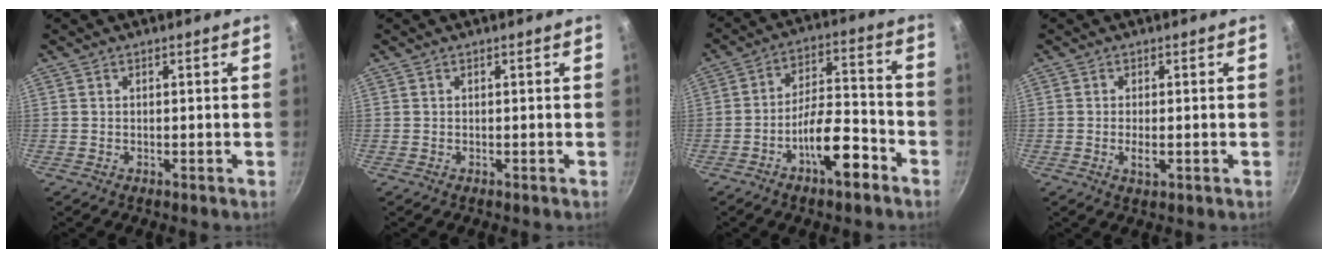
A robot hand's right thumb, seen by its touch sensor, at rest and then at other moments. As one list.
[{"total": 0.0}, {"total": 12.1, "force": [-6.3, 4.6, 9.3], "torque": [-0.134, 0.057, -0.102]}, {"total": 2.6, "force": [-0.6, 0.9, 2.4], "torque": [-0.051, -0.003, -0.012]}]